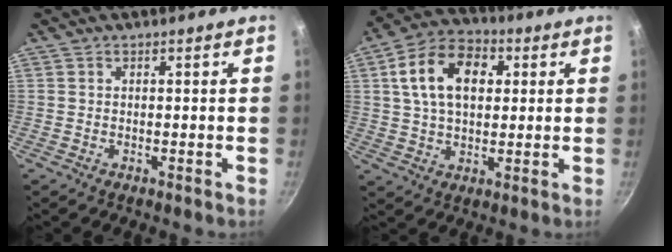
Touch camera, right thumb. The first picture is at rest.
{"total": 14.4, "force": [3.5, 9.4, 10.3], "torque": [-0.159, 0.012, 0.047]}